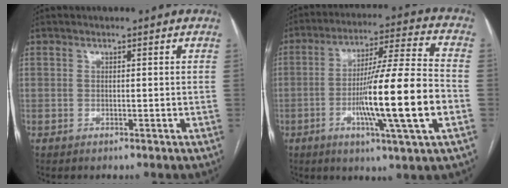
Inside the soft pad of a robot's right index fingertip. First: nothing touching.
{"total": 17.6, "force": [-4.3, -0.4, 17.1], "torque": [-0.290, -0.007, -0.075]}